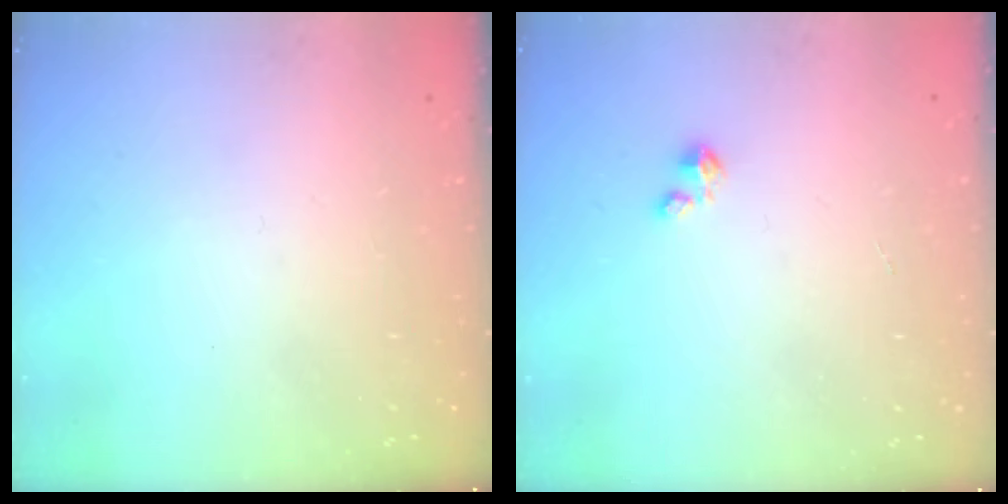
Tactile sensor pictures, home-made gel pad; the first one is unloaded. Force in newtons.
{"total": 1.4, "press": 1.4, "slide": 0.2}